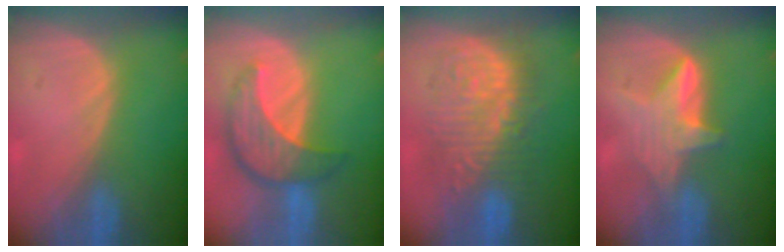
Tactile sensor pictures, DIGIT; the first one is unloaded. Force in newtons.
{"total": 8.2, "press": 7.6, "slide": 3.3}
{"total": 10.7, "press": 10.6, "slide": 0.7}
{"total": 6.0, "press": 5.7, "slide": 1.9}